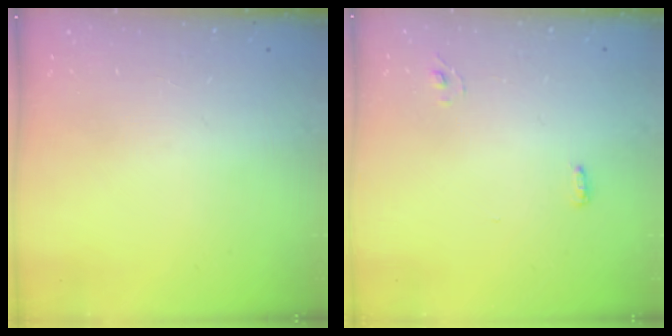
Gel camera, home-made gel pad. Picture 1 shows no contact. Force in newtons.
{"total": 4.1, "press": 3.5, "slide": 2.2}